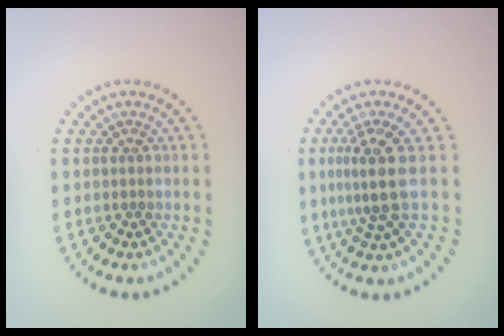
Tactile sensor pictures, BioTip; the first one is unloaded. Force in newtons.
{"total": 3.3, "press": 2.4, "slide": 2.3}